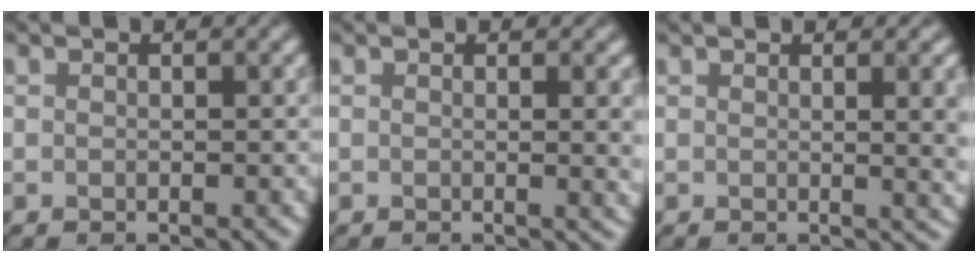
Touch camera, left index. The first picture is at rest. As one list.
[{"total": 2.8, "force": [0.3, 0.9, 2.6], "torque": [-0.019, 0.001, 0.000]}, {"total": 5.1, "force": [0.9, 1.9, 4.6], "torque": [-0.033, 0.002, 0.016]}]